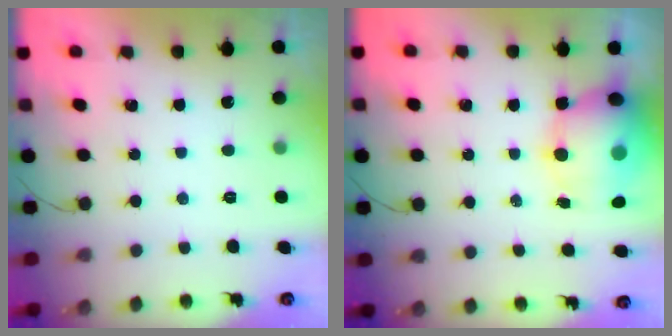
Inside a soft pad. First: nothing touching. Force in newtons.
{"total": 14.7, "press": 14.2, "slide": 3.5}